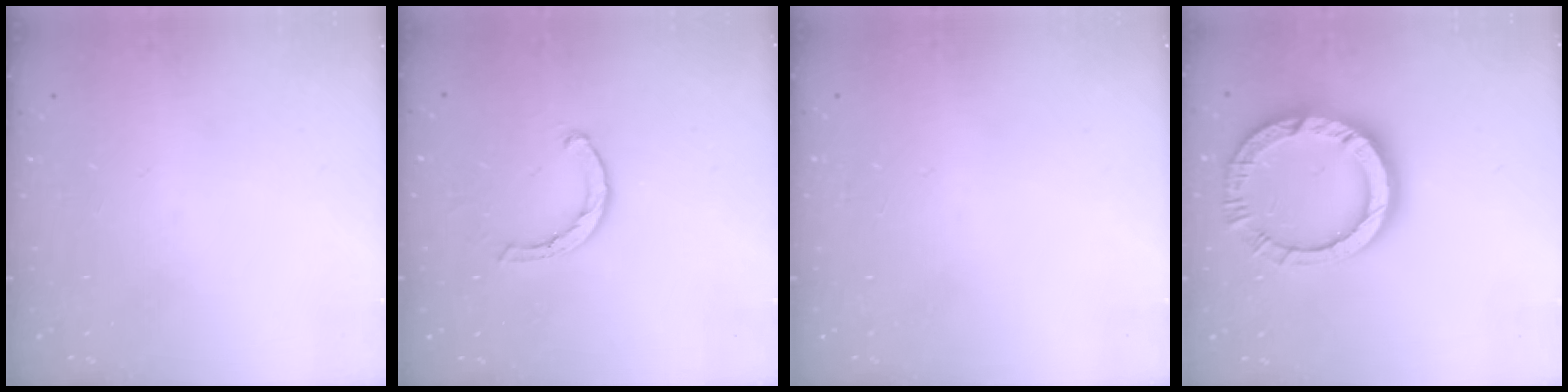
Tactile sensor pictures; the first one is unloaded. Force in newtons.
{"total": 2.1, "press": 2.1, "slide": 0.1}
{"total": 2.5, "press": 2.5, "slide": 0.2}
{"total": 15.1, "press": 15.0, "slide": 1.5}